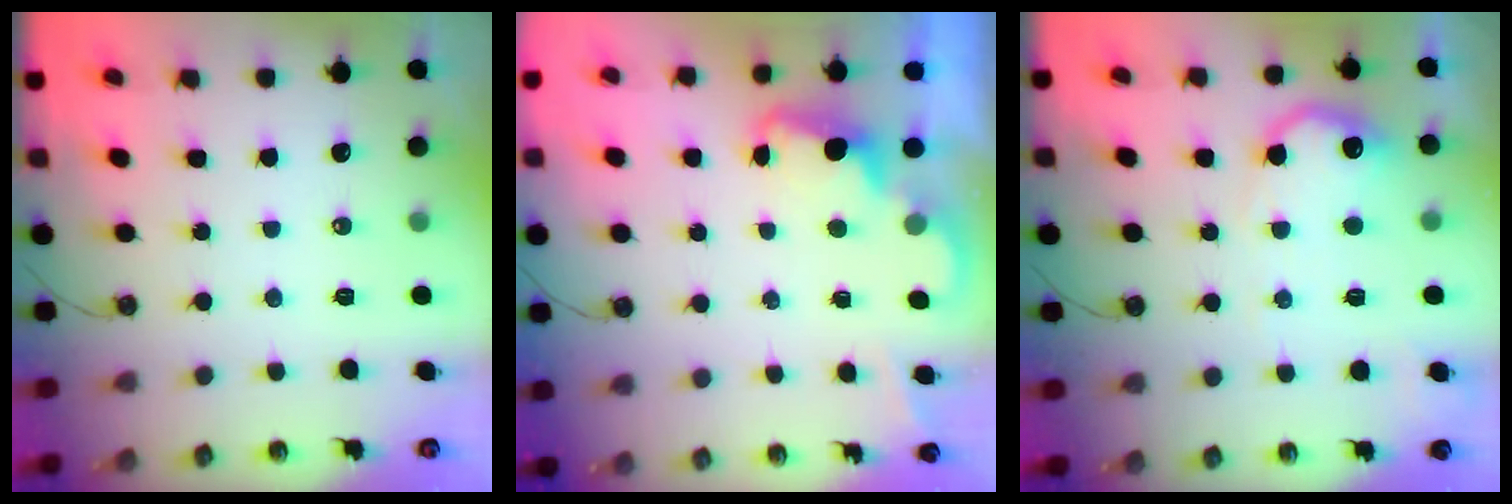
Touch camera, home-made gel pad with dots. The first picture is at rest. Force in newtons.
{"total": 2.3, "press": 2.3, "slide": 0.5}
{"total": 12.5, "press": 12.5, "slide": 0.5}